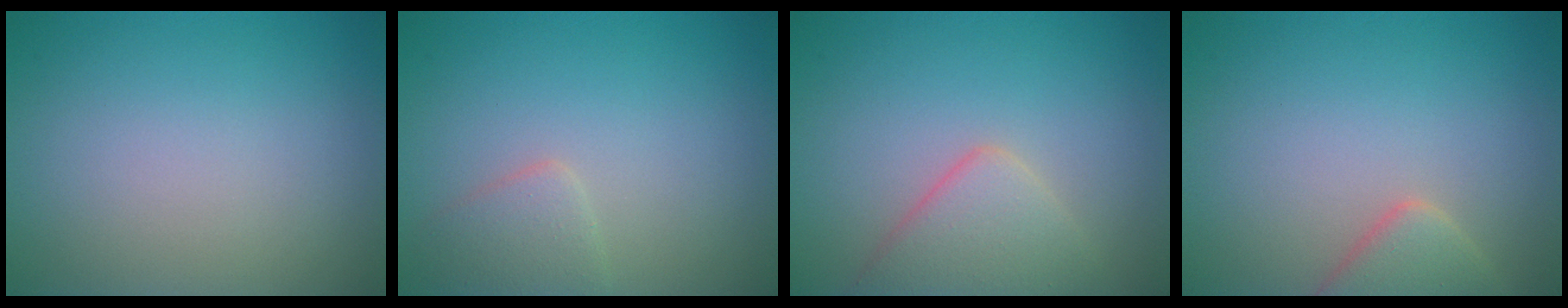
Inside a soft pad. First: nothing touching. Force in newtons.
{"total": 1.9, "press": 1.9, "slide": 0.0}
{"total": 3.8, "press": 3.8, "slide": 0.2}
{"total": 3.0, "press": 2.9, "slide": 0.3}